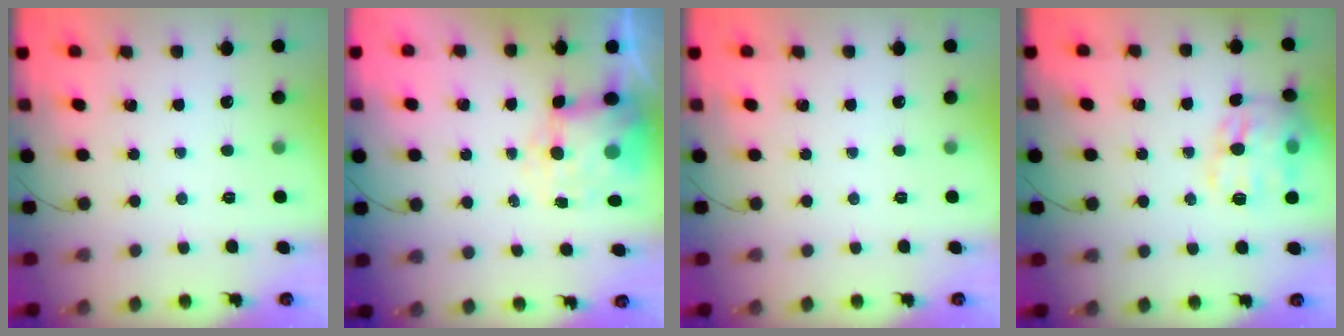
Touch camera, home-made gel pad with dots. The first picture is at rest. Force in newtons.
{"total": 8.2, "press": 8.0, "slide": 1.8}
{"total": 0.0}
{"total": 15.1, "press": 15.0, "slide": 1.6}